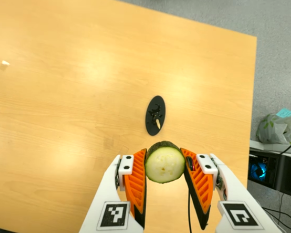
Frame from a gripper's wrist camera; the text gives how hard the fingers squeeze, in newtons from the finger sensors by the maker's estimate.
{"total": 9.2, "left": 8.8, "right": 9.7}